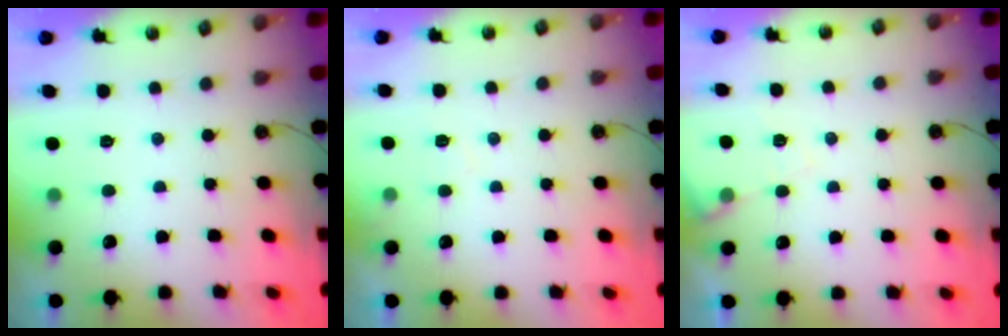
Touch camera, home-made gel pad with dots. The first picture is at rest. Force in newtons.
{"total": 4.1, "press": 4.1, "slide": 0.7}
{"total": 7.3, "press": 7.3, "slide": 0.7}